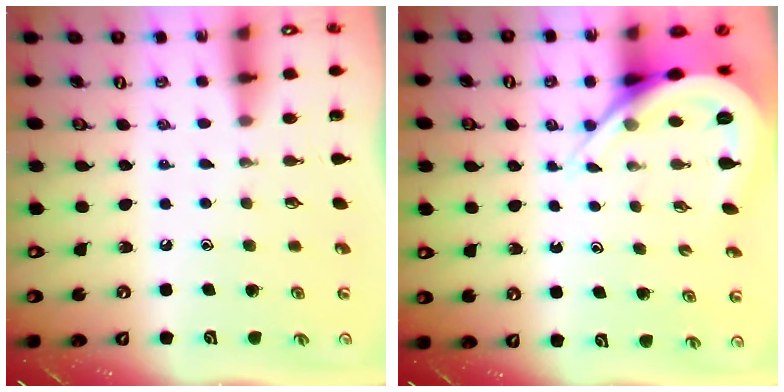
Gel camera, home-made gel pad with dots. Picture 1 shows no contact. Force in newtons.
{"total": 8.2, "press": 8.2, "slide": 0.8}